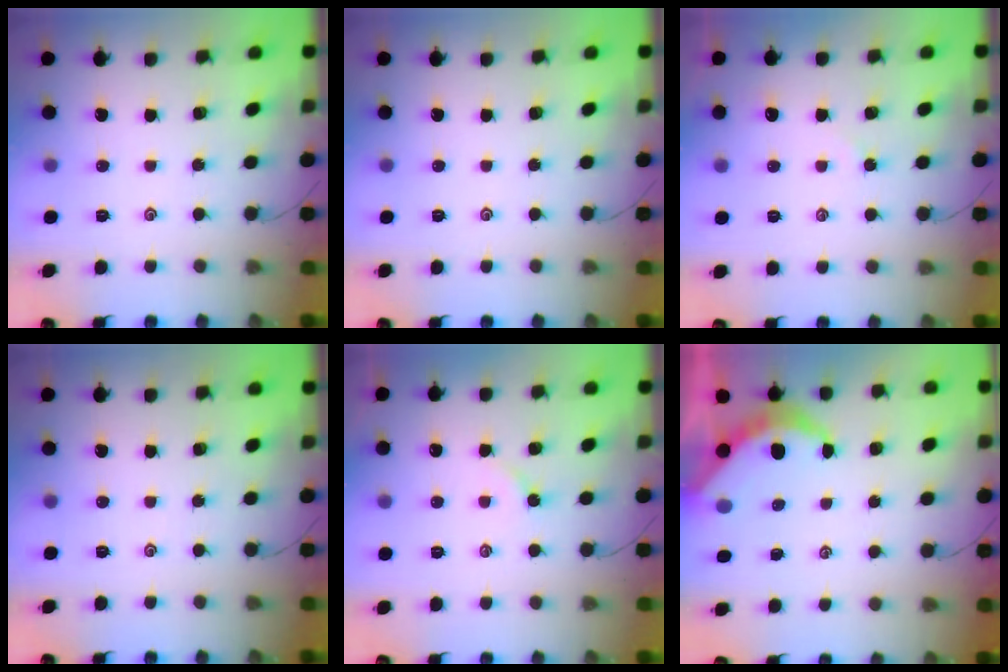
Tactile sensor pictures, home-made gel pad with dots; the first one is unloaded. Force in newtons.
{"total": 0.0}
{"total": 3.4, "press": 3.4, "slide": 0.4}
{"total": 0.0}
{"total": 2.7, "press": 2.7, "slide": 0.4}
{"total": 6.1, "press": 6.1, "slide": 0.5}